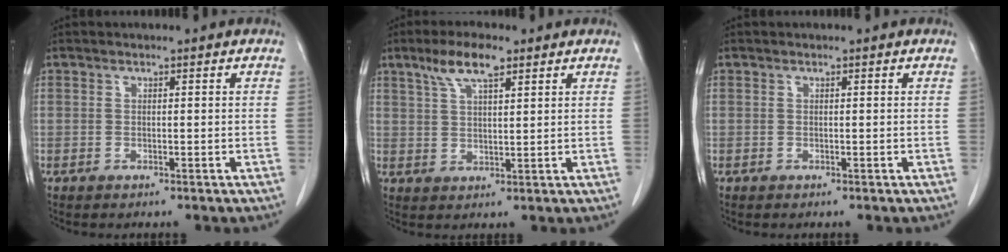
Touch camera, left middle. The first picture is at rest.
{"total": 6.3, "force": [4.0, 1.5, 4.6], "torque": [-0.095, 0.011, 0.076]}
{"total": 0.0}